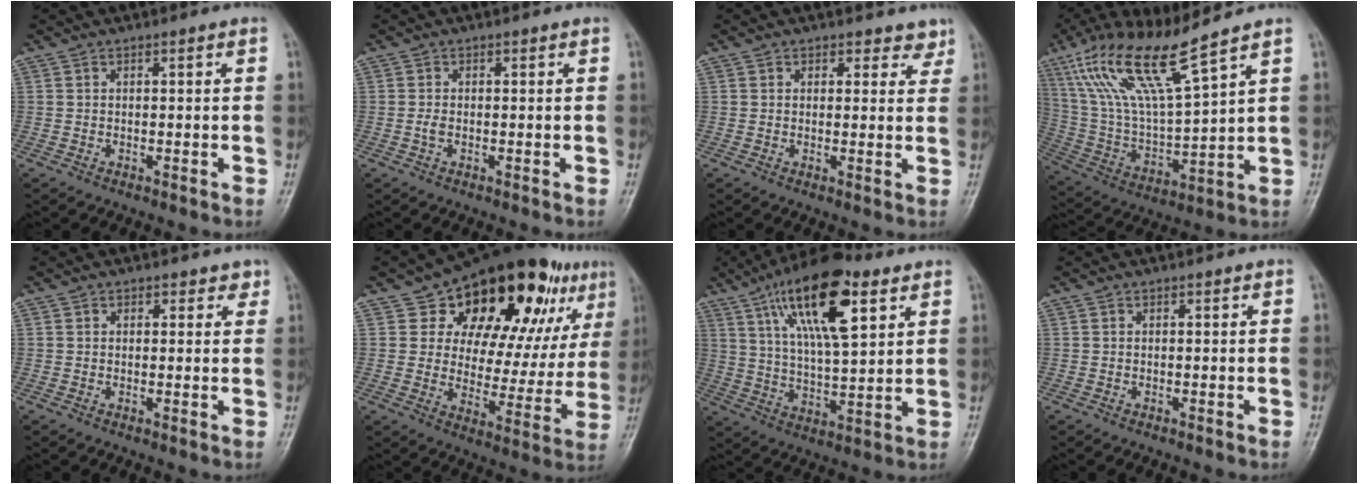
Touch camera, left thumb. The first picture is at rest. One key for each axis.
{"total": 1.2, "fx": -0.2, "fy": 0.7, "fz": 0.9, "tx": -0.020, "ty": -0.001, "tz": -0.006}
{"total": 3.5, "fx": 2.5, "fy": 2.4, "fz": 0.4, "tx": 0.030, "ty": -0.014, "tz": 0.023}
{"total": 17.8, "fx": 11.2, "fy": 2.9, "fz": 13.4, "tx": -0.261, "ty": -0.045, "tz": 0.228}
{"total": 2.3, "fx": 1.5, "fy": 1.7, "fz": 0.5, "tx": 0.022, "ty": -0.005, "tz": 0.012}
{"total": 26.2, "fx": 14.1, "fy": 13.0, "fz": 17.9, "tx": -0.206, "ty": -0.023, "tz": 0.209}
{"total": 17.3, "fx": 8.1, "fy": 6.1, "fz": 14.1, "tx": -0.222, "ty": -0.015, "tz": 0.137}
{"total": 0.0}